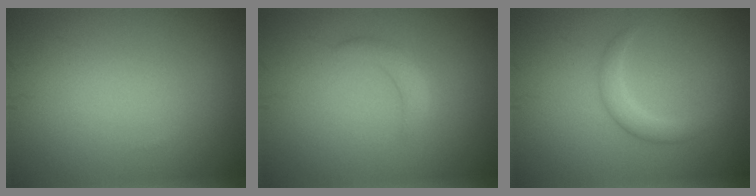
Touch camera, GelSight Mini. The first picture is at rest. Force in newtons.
{"total": 1.6, "press": 1.6, "slide": 0.2}
{"total": 2.0, "press": 2.0, "slide": 0.1}